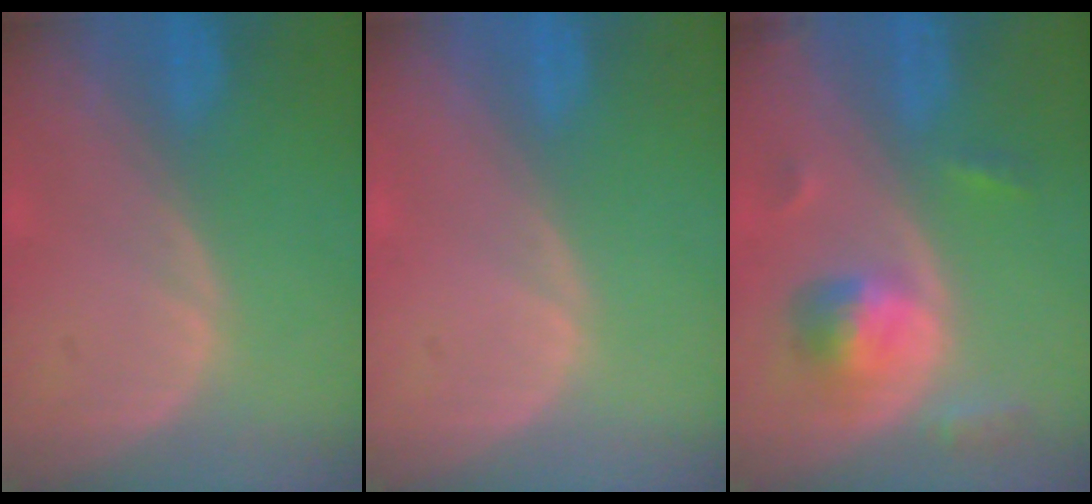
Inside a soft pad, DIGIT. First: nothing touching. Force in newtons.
{"total": 0.0}
{"total": 5.6, "press": 5.2, "slide": 1.9}